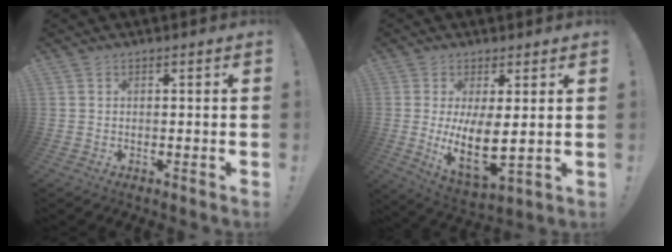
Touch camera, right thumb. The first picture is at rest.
{"total": 11.0, "force": [1.5, 4.5, 9.9], "torque": [-0.174, -0.034, 0.030]}